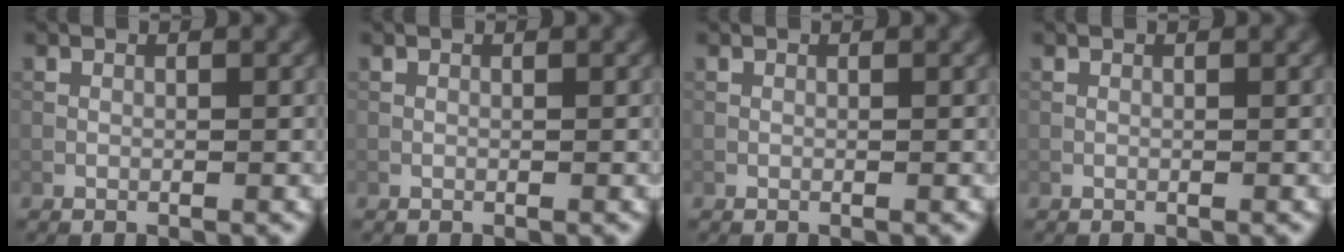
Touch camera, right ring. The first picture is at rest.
{"total": 0.0}
{"total": 0.0}
{"total": 0.0}